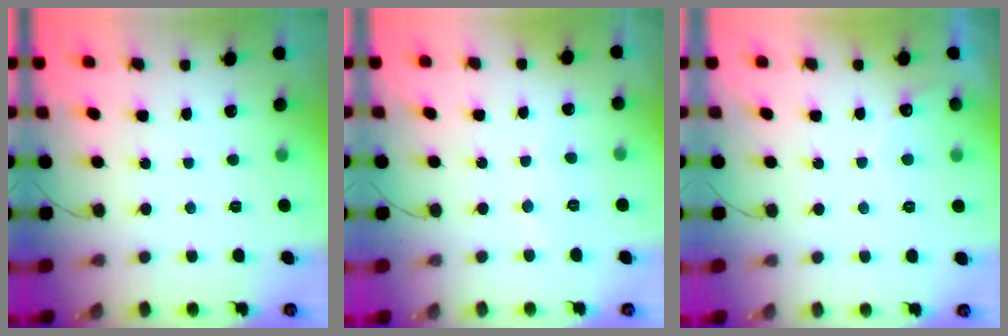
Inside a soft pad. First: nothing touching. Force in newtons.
{"total": 3.0, "press": 2.9, "slide": 0.2}
{"total": 2.7, "press": 2.7, "slide": 0.1}